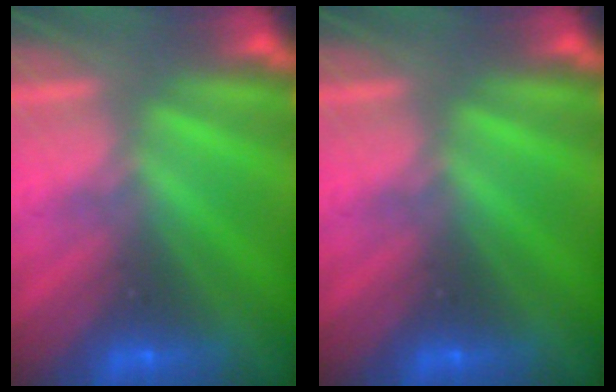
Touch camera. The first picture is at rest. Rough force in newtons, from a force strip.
{"total": 0.0}